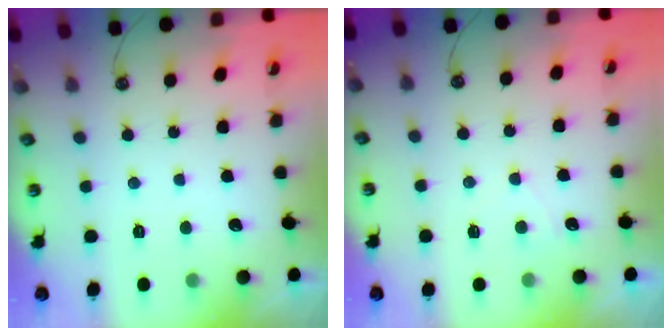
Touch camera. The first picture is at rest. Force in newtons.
{"total": 1.9, "press": 1.9, "slide": 0.3}